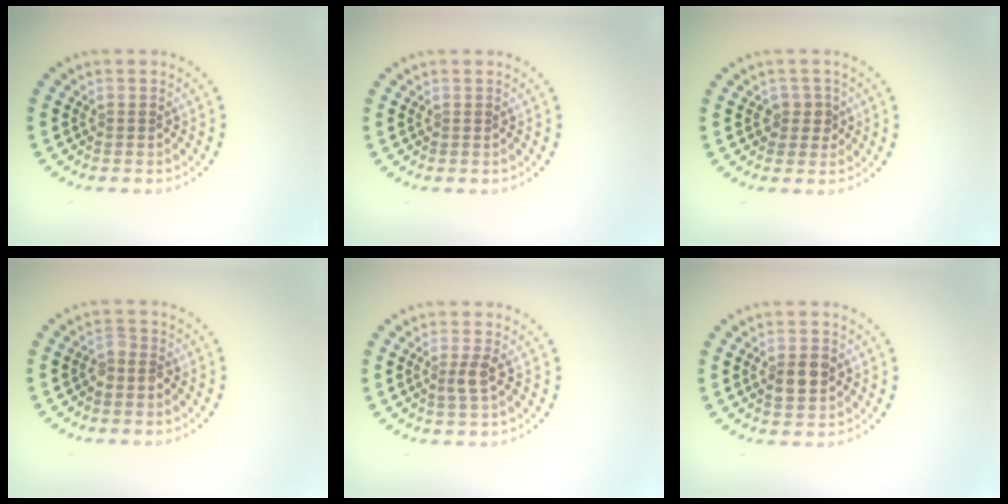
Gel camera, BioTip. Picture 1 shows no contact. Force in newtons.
{"total": 0.0}
{"total": 1.8, "press": 1.5, "slide": 1.0}
{"total": 1.5, "press": 1.2, "slide": 0.8}
{"total": 1.6, "press": 1.3, "slide": 1.0}
{"total": 2.8, "press": 2.8, "slide": 0.2}